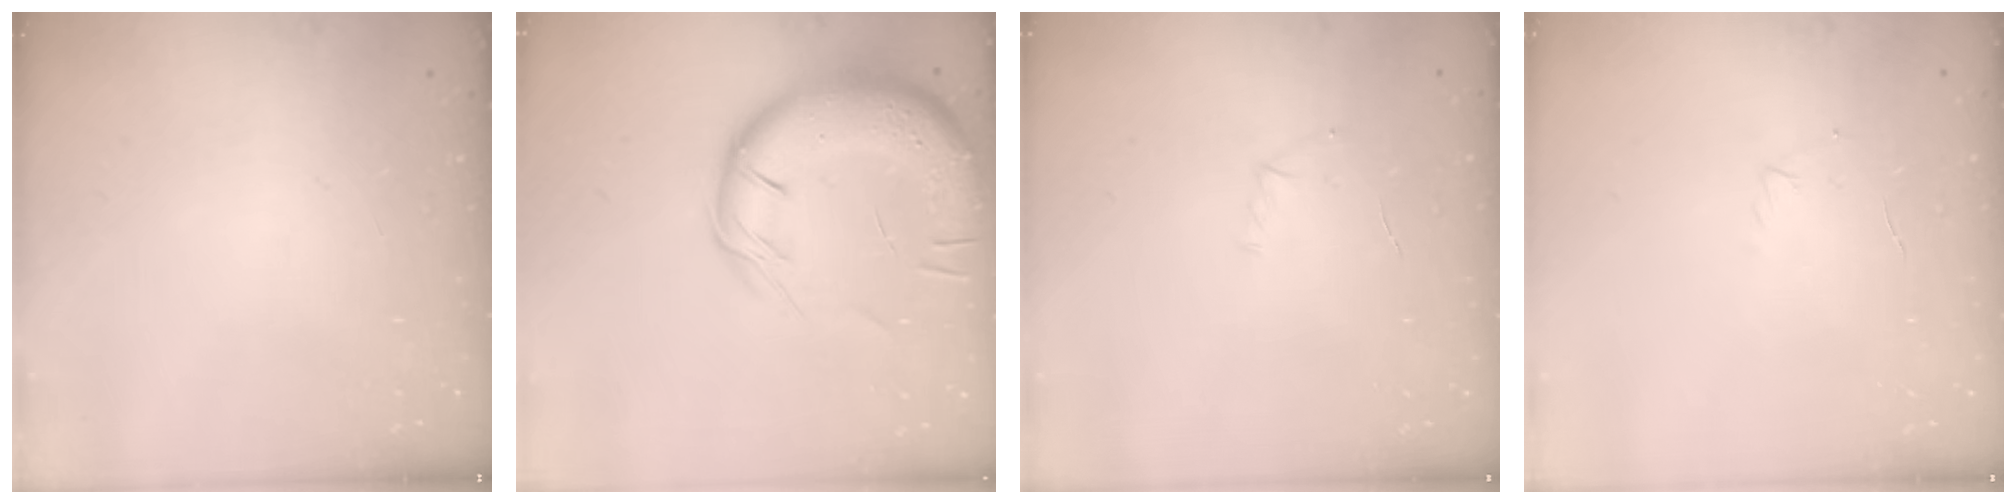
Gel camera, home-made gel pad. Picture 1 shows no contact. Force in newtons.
{"total": 18.1, "press": 17.7, "slide": 3.6}
{"total": 4.7, "press": 4.5, "slide": 1.3}
{"total": 3.2, "press": 3.1, "slide": 0.8}